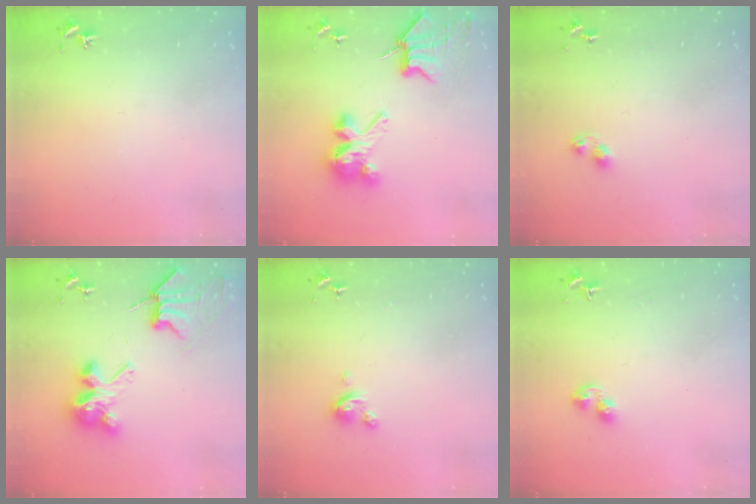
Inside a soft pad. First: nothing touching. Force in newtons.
{"total": 8.3, "press": 8.3, "slide": 0.3}
{"total": 5.7, "press": 5.7, "slide": 0.3}
{"total": 8.2, "press": 8.1, "slide": 1.2}
{"total": 3.0, "press": 3.0, "slide": 0.3}
{"total": 3.8, "press": 3.8, "slide": 0.4}